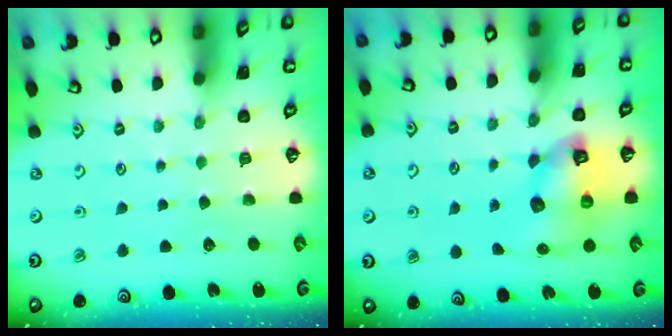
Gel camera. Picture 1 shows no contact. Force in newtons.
{"total": 11.2, "press": 11.1, "slide": 1.7}